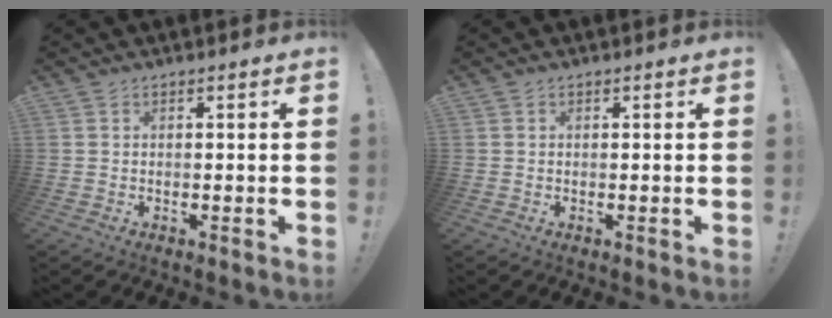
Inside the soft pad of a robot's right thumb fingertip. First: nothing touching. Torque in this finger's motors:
{"motor_torque": [-0.50, -0.08, 0.02, 0.00, -0.07]}